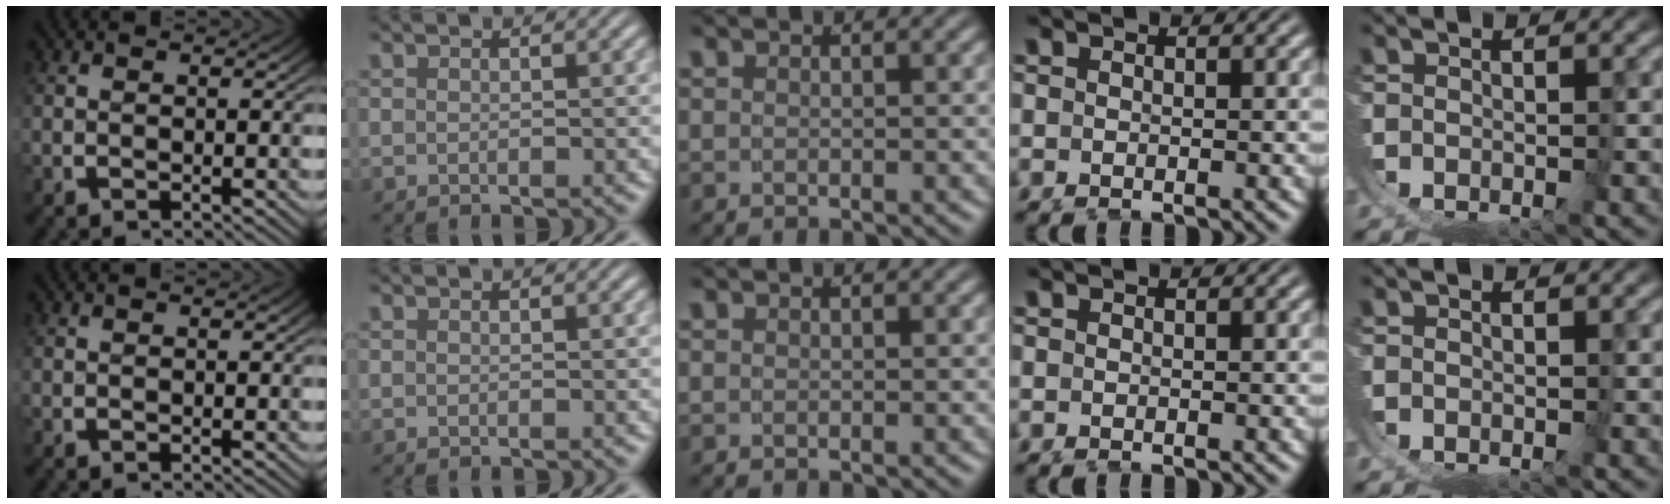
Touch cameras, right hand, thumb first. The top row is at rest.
{}